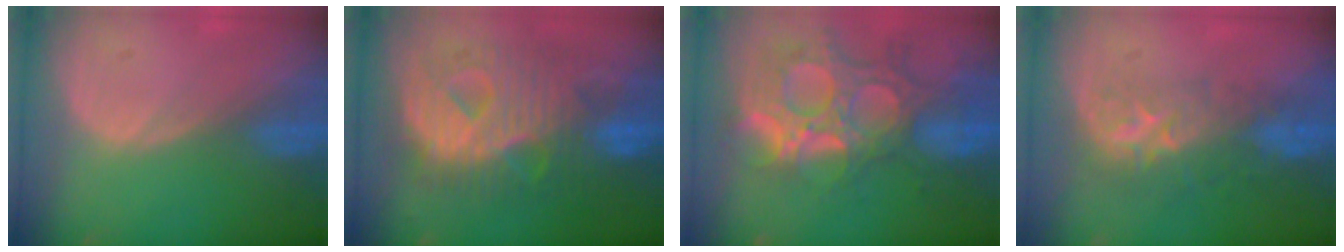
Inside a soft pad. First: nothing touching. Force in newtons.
{"total": 12.7, "press": 12.6, "slide": 1.3}
{"total": 13.8, "press": 11.6, "slide": 7.5}
{"total": 8.5, "press": 7.3, "slide": 4.2}